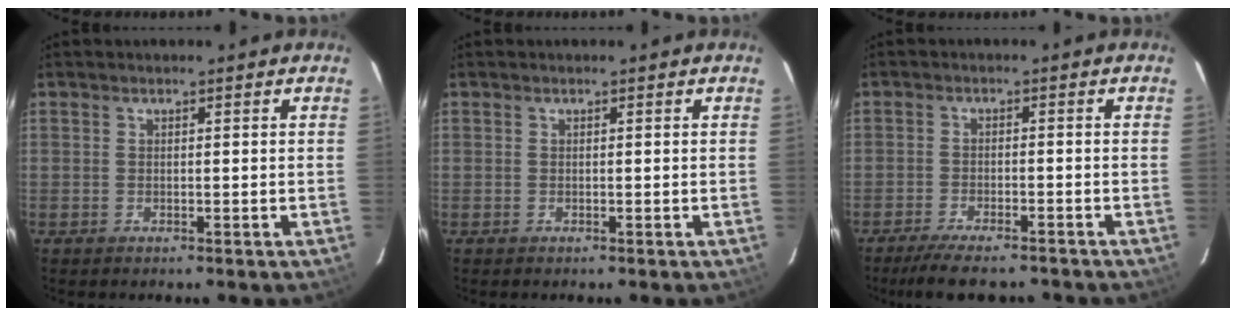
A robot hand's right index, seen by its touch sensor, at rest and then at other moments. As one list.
[{"total": 0.0}, {"total": 9.8, "force": [-8.3, 2.2, 4.8], "torque": [-0.106, -0.019, -0.133]}]